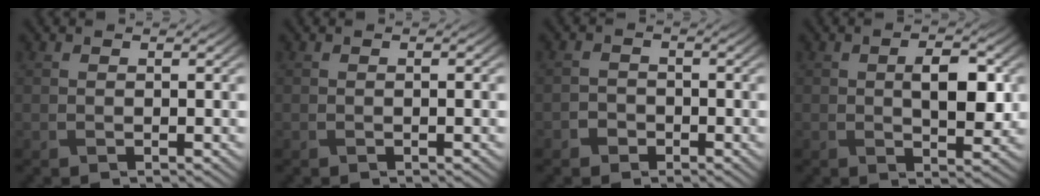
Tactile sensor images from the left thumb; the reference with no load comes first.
{"total": 0.7, "force": [0.0, 0.0, 0.7], "torque": [-0.011, 0.001, 0.000]}
{"total": 1.6, "force": [-1.0, 1.2, 0.3], "torque": [-0.003, 0.002, -0.023]}
{"total": 4.9, "force": [0.6, 2.4, 4.2], "torque": [-0.080, -0.006, 0.015]}